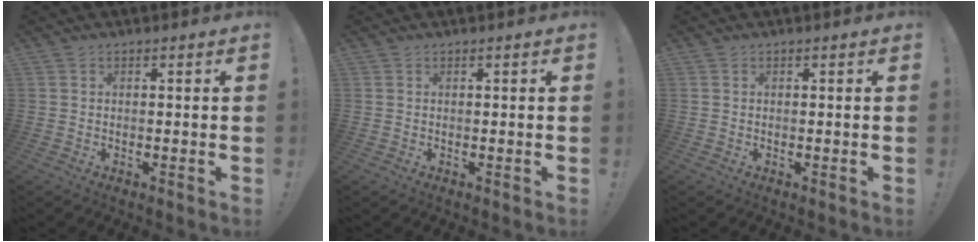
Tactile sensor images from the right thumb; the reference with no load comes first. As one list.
[{"total": 0.0}, {"total": 0.0}]